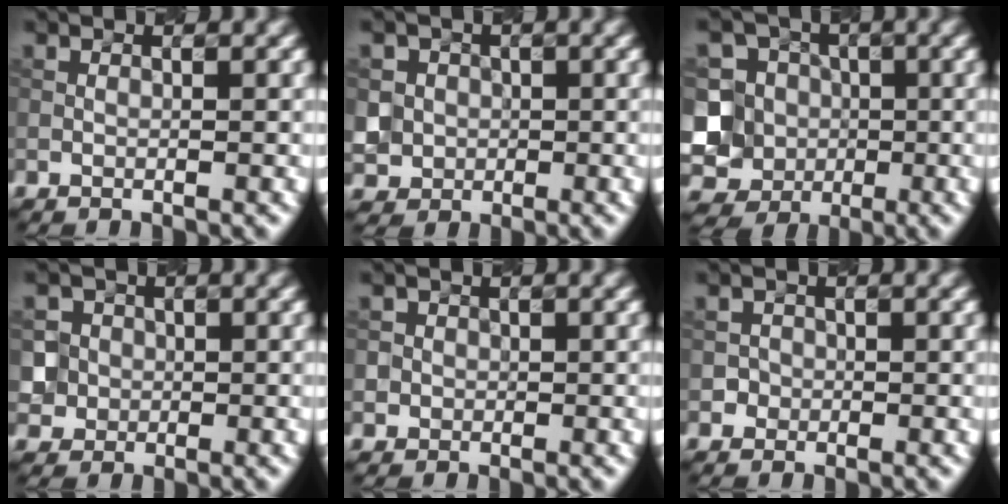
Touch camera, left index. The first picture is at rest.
{"total": 3.9, "force": [0.3, 3.8, 0.8], "torque": [-0.016, 0.007, 0.007]}
{"total": 12.8, "force": [-2.9, 11.8, 3.8], "torque": [-0.125, 0.008, -0.067]}
{"total": 4.5, "force": [-0.5, 4.4, 0.9], "torque": [-0.006, 0.017, -0.011]}
{"total": 1.8, "force": [0.1, 1.8, 0.2], "torque": [0.012, 0.000, 0.004]}
{"total": 1.1, "force": [-0.3, 1.1, 0.0], "torque": [0.014, 0.000, -0.005]}